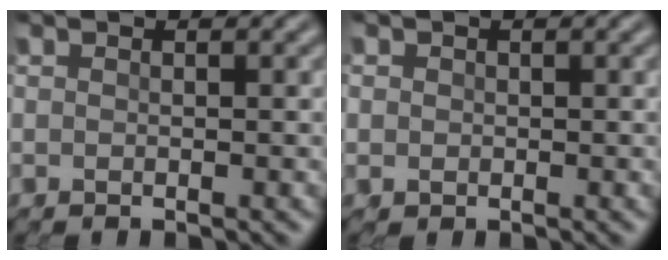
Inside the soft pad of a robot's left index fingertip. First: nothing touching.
{"total": 1.9, "force": [0.5, 1.7, 0.8], "torque": [-0.008, 0.014, -0.002]}